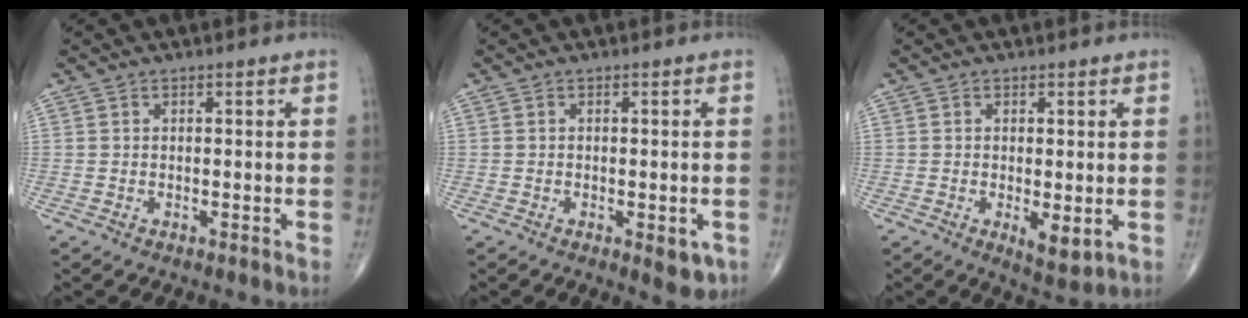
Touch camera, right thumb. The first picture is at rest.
{"total": 4.0, "force": [-1.5, 1.7, 3.3], "torque": [-0.027, -0.005, -0.013]}
{"total": 4.3, "force": [-0.8, 1.7, 3.9], "torque": [-0.059, -0.015, -0.007]}